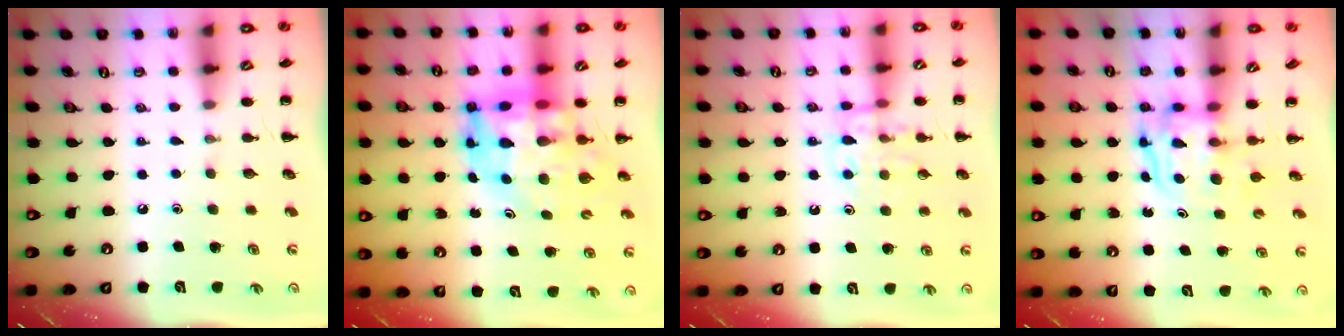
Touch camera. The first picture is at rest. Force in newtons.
{"total": 12.8, "press": 12.3, "slide": 3.7}
{"total": 11.5, "press": 11.4, "slide": 1.2}
{"total": 3.8, "press": 3.8, "slide": 0.4}